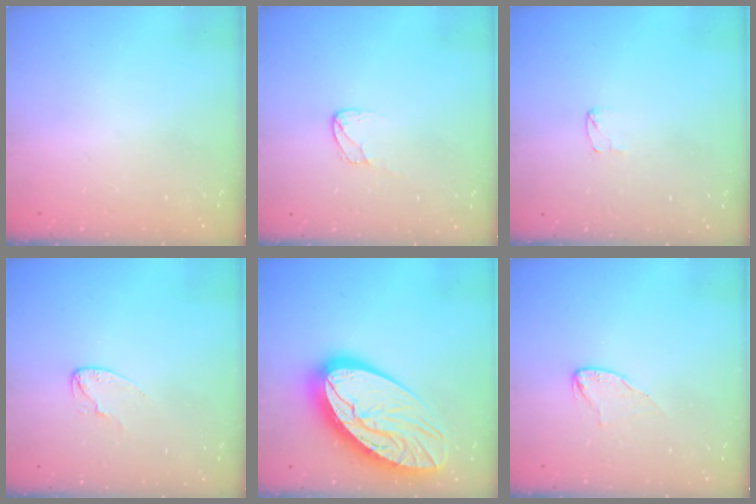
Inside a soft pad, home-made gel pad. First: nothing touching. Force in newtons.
{"total": 2.9, "press": 2.9, "slide": 0.2}
{"total": 4.2, "press": 4.2, "slide": 0.4}
{"total": 3.4, "press": 3.4, "slide": 0.3}
{"total": 24.2, "press": 24.1, "slide": 2.4}
{"total": 3.8, "press": 3.7, "slide": 0.4}